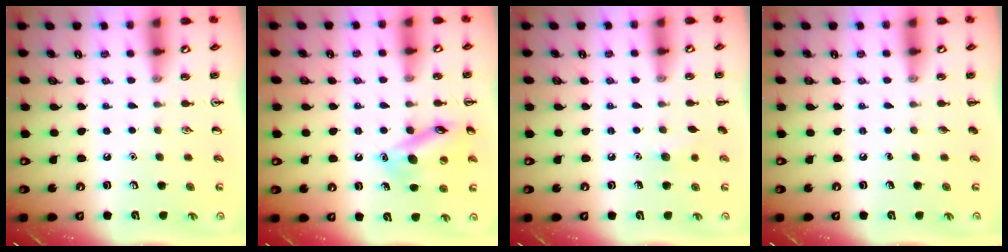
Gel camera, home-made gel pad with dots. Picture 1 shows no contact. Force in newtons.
{"total": 14.5, "press": 14.4, "slide": 1.7}
{"total": 4.9, "press": 4.7, "slide": 1.4}
{"total": 0.0}